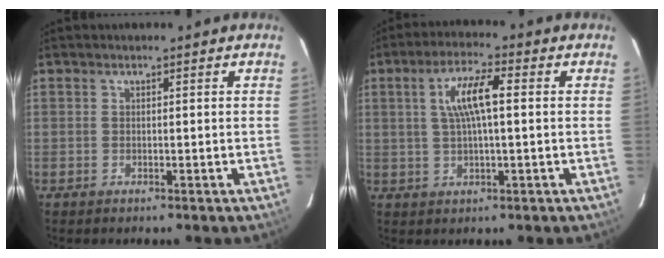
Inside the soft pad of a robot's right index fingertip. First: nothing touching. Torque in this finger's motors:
{"motor_torque": [0.82, -0.23, 0.58, 0.13]}